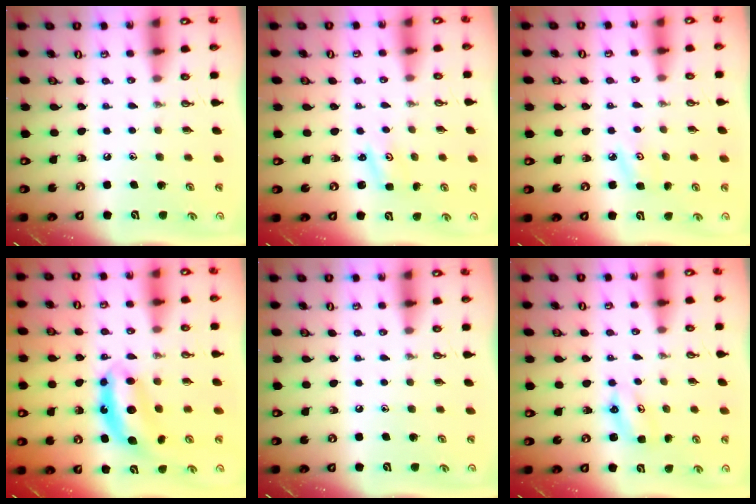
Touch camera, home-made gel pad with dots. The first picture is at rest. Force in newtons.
{"total": 1.4, "press": 1.4, "slide": 0.2}
{"total": 4.0, "press": 3.9, "slide": 0.3}
{"total": 7.0, "press": 7.0, "slide": 0.2}
{"total": 0.0}
{"total": 4.5, "press": 4.4, "slide": 0.4}